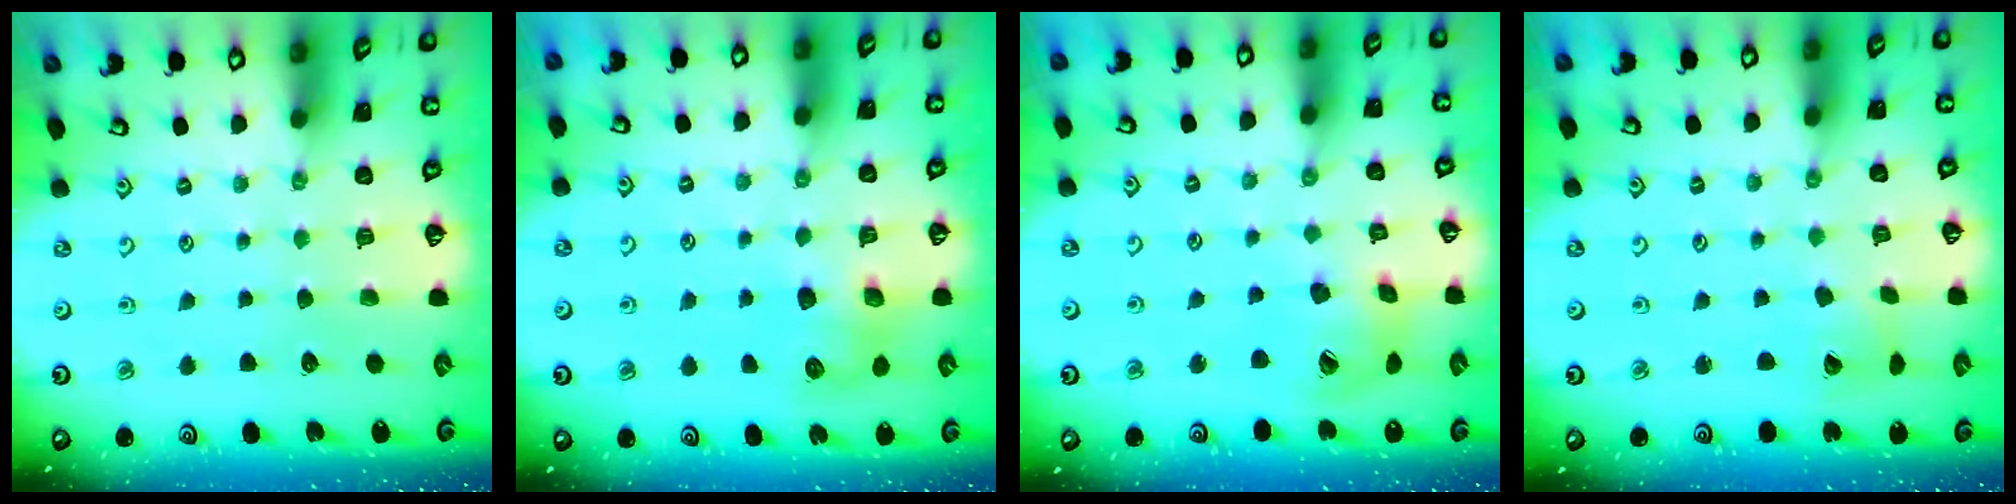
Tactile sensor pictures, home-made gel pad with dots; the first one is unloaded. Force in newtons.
{"total": 7.4, "press": 7.4, "slide": 0.2}
{"total": 13.8, "press": 13.6, "slide": 2.2}
{"total": 4.9, "press": 4.9, "slide": 0.6}